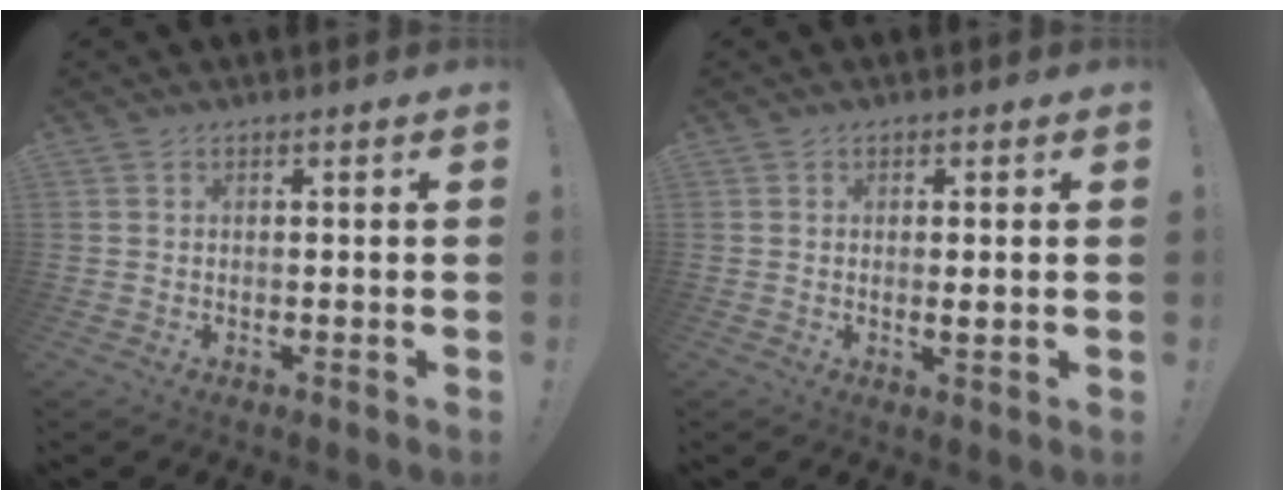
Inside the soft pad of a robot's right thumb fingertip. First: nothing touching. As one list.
[{"total": 1.8, "force": [0.2, 0.2, 1.8], "torque": [-0.022, -0.007, 0.000]}]